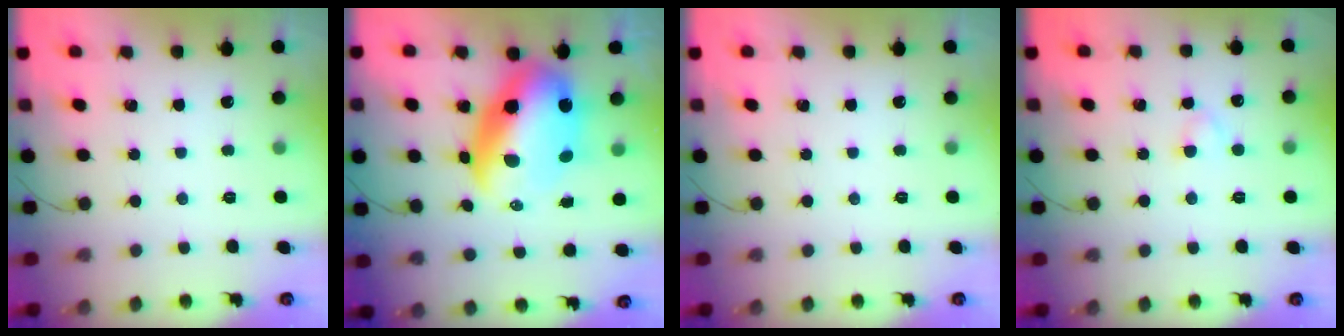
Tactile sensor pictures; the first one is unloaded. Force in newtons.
{"total": 16.2, "press": 15.9, "slide": 3.1}
{"total": 0.0}
{"total": 2.7, "press": 2.5, "slide": 1.1}